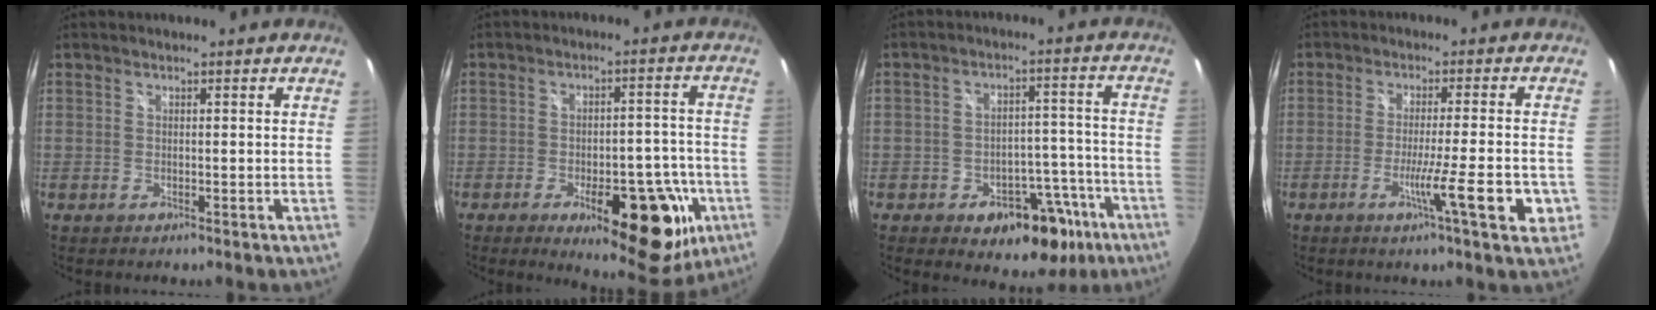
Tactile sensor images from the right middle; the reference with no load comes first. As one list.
[{"total": 16.7, "force": [-7.5, 7.3, 13.0], "torque": [-0.164, -0.003, -0.083]}, {"total": 11.7, "force": [-6.6, 7.6, 6.0], "torque": [-0.074, 0.036, -0.063]}, {"total": 9.3, "force": [-3.4, -0.1, 8.7], "torque": [-0.134, -0.020, -0.053]}]